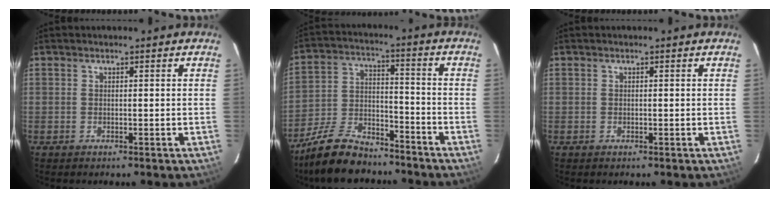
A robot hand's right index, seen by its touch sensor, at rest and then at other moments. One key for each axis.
{"total": 15.3, "fx": -12.3, "fy": 6.1, "fz": 6.8, "tx": -0.154, "ty": 0.006, "tz": -0.210}
{"total": 0.0}